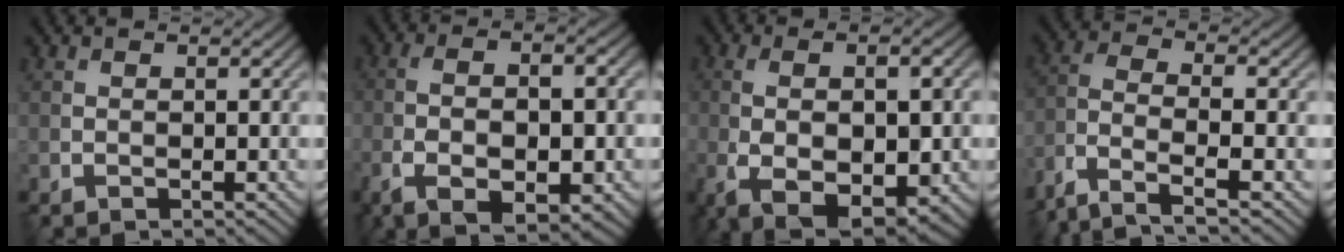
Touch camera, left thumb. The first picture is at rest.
{"total": 10.6, "force": [-4.1, 4.0, 8.9], "torque": [-0.171, -0.021, -0.051]}
{"total": 11.5, "force": [-3.1, 4.9, 9.9], "torque": [-0.180, -0.026, -0.029]}
{"total": 7.5, "force": [-5.1, 2.0, 5.1], "torque": [-0.105, -0.003, -0.112]}